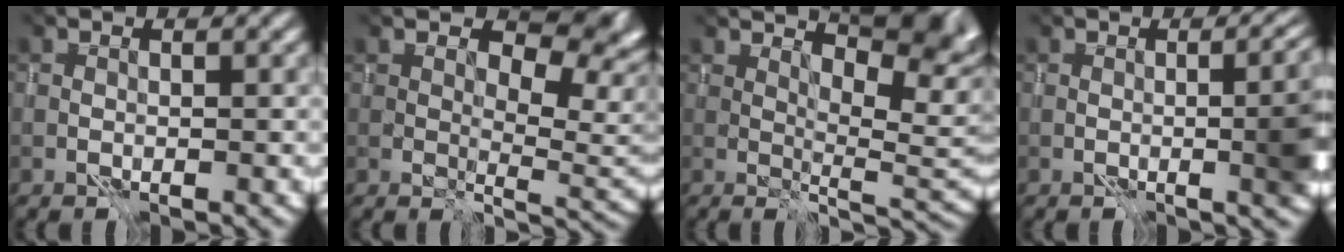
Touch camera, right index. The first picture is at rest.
{"total": 5.6, "force": [1.8, 3.0, 4.4], "torque": [-0.046, -0.010, 0.047]}
{"total": 6.5, "force": [3.0, 2.1, 5.4], "torque": [-0.071, -0.004, 0.069]}
{"total": 4.9, "force": [-0.9, 1.2, 4.7], "torque": [-0.020, 0.006, -0.005]}